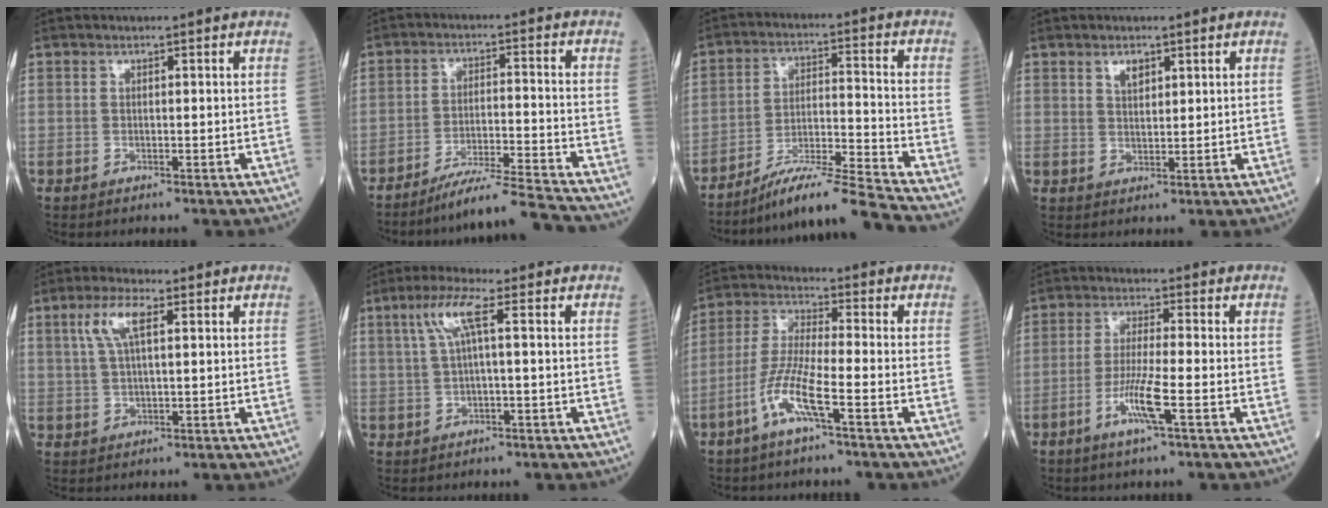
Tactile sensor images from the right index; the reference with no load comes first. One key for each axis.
{"total": 11.2, "fx": -10.5, "fy": -2.0, "fz": 3.3, "tx": -0.040, "ty": -0.004, "tz": -0.178}
{"total": 11.9, "fx": -10.7, "fy": -2.6, "fz": 4.4, "tx": -0.069, "ty": 0.005, "tz": -0.190}
{"total": 2.4, "fx": 1.4, "fy": 1.2, "fz": 1.5, "tx": -0.027, "ty": 0.001, "tz": 0.028}
{"total": 5.6, "fx": 2.2, "fy": 1.5, "fz": 5.0, "tx": -0.109, "ty": 0.015, "tz": 0.046}
{"total": 5.1, "fx": 1.5, "fy": 0.2, "fz": 4.9, "tx": -0.106, "ty": 0.021, "tz": 0.033}
{"total": 8.0, "fx": -3.9, "fy": 0.1, "fz": 7.0, "tx": -0.150, "ty": 0.001, "tz": -0.082}
{"total": 6.4, "fx": -2.7, "fy": -0.4, "fz": 5.8, "tx": -0.115, "ty": -0.012, "tz": -0.056}